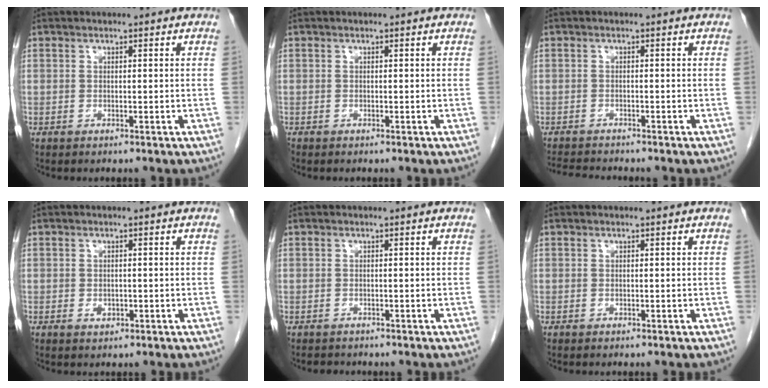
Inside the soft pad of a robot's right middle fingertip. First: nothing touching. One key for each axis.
{"total": 0.0}
{"total": 3.6, "fx": -3.5, "fy": 0.2, "fz": 0.7, "tx": -0.011, "ty": -0.015, "tz": -0.060}
{"total": 1.3, "fx": -0.4, "fy": 0.9, "fz": 0.8, "tx": -0.014, "ty": 0.001, "tz": 0.000}
{"total": 1.1, "fx": -1.0, "fy": 0.5, "fz": 0.1, "tx": -0.008, "ty": -0.002, "tz": -0.016}
{"total": 0.0}